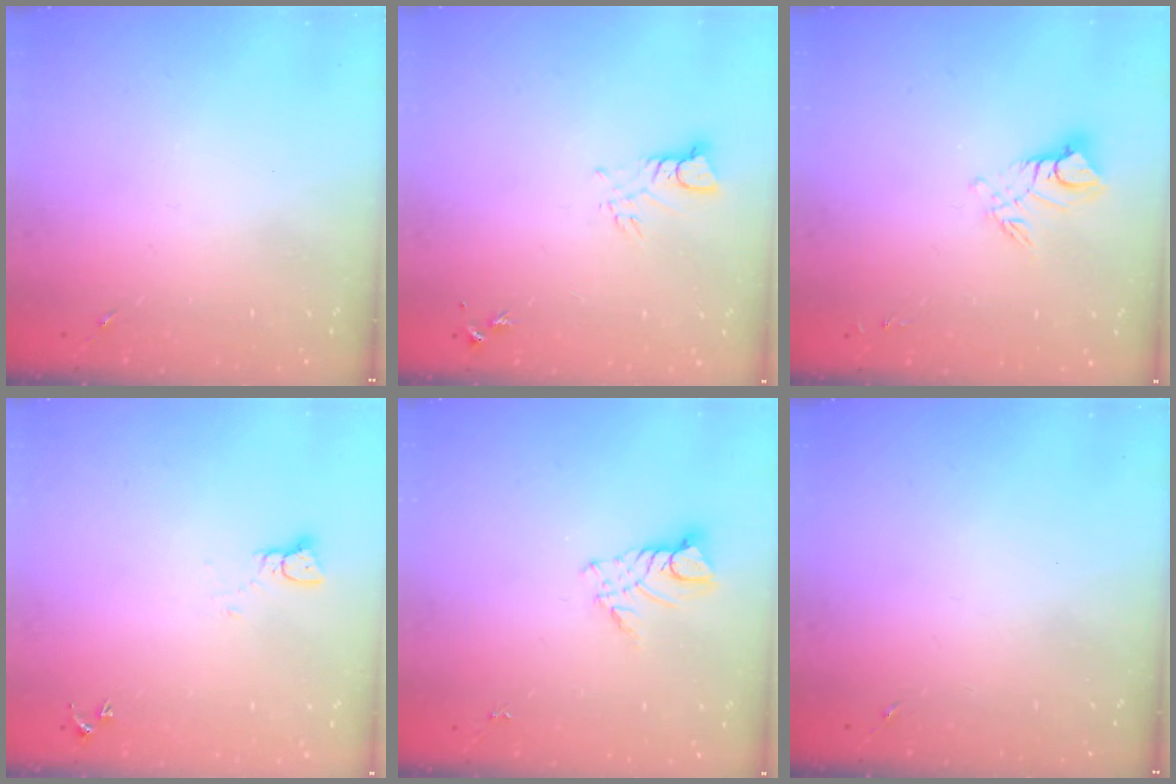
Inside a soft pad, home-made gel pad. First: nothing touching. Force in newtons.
{"total": 3.4, "press": 3.4, "slide": 0.3}
{"total": 10.0, "press": 9.9, "slide": 1.0}
{"total": 2.1, "press": 2.1, "slide": 0.2}
{"total": 6.7, "press": 6.7, "slide": 0.5}
{"total": 0.0}